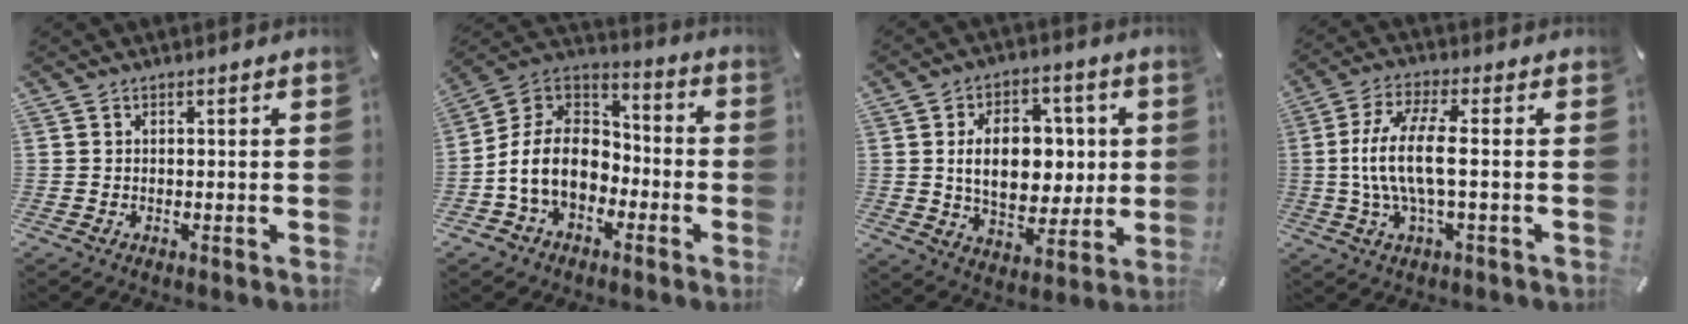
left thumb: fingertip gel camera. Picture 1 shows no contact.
{"total": 12.9, "force": [-4.2, 10.1, 6.7], "torque": [-0.174, 0.016, -0.083]}
{"total": 15.3, "force": [1.7, 10.5, 10.9], "torque": [-0.175, 0.003, 0.027]}
{"total": 11.8, "force": [-0.4, 3.2, 11.4], "torque": [-0.237, -0.010, -0.014]}